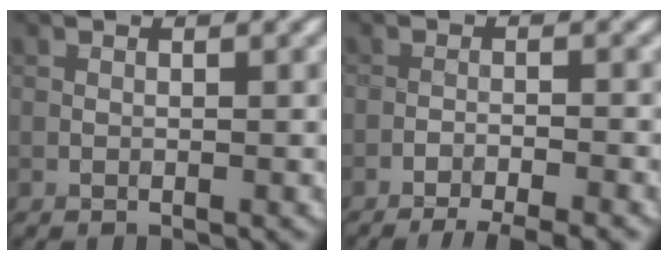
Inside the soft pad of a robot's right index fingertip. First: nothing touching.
{"total": 6.1, "force": [-5.3, 1.1, 2.8], "torque": [-0.041, 0.002, -0.077]}